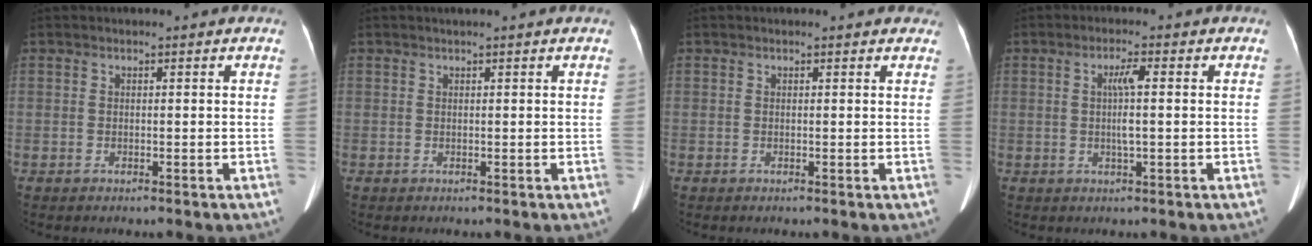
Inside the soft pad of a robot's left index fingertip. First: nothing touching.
{"total": 1.1, "force": [0.9, -0.2, 0.6], "torque": [-0.011, 0.010, 0.022]}
{"total": 2.3, "force": [2.0, 0.8, 0.6], "torque": [-0.005, 0.003, 0.005]}
{"total": 3.5, "force": [0.3, 0.1, 3.5], "torque": [-0.068, 0.004, 0.007]}